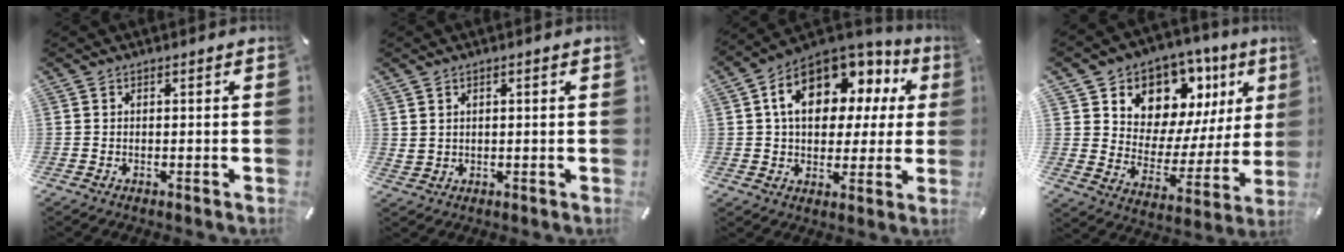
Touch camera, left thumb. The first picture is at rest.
{"total": 2.2, "force": [1.3, 1.7, 0.5], "torque": [-0.014, 0.003, 0.024]}
{"total": 16.3, "force": [5.6, 11.1, 10.4], "torque": [-0.167, -0.018, 0.104]}
{"total": 11.6, "force": [7.5, 8.3, 3.2], "torque": [-0.043, -0.084, 0.131]}